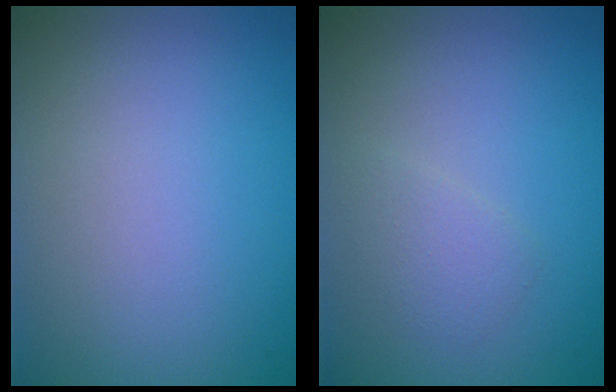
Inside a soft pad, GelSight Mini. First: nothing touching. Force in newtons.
{"total": 1.5, "press": 1.4, "slide": 0.1}